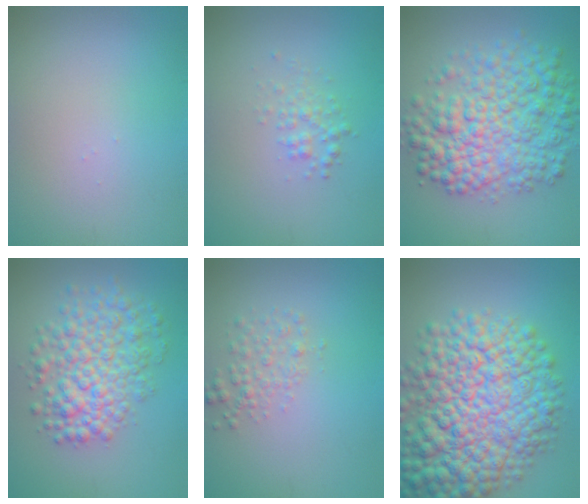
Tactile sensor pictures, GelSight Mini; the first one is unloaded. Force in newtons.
{"total": 1.5, "press": 1.5, "slide": 0.0}
{"total": 8.7, "press": 8.7, "slide": 0.1}
{"total": 6.4, "press": 6.4, "slide": 0.2}
{"total": 2.0, "press": 2.0, "slide": 0.1}
{"total": 13.3, "press": 13.2, "slide": 0.4}